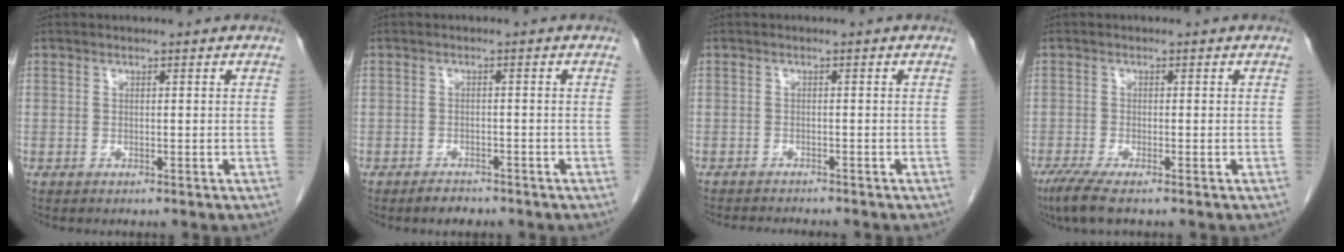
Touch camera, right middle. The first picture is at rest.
{"total": 2.3, "force": [-1.9, 0.9, 0.8], "torque": [-0.021, -0.001, -0.026]}
{"total": 4.9, "force": [-4.6, 0.4, 1.5], "torque": [-0.018, -0.011, -0.067]}
{"total": 4.1, "force": [-2.9, 0.3, 2.9], "torque": [-0.061, -0.014, -0.056]}